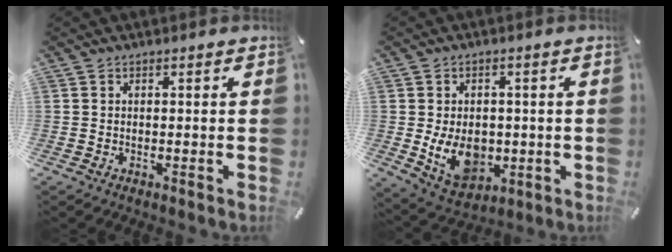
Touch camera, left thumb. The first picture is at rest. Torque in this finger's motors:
{"motor_torque": [0.65, 2.45, 0.66, -0.31, 0.41]}